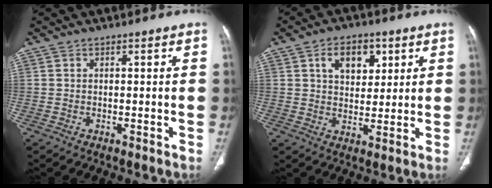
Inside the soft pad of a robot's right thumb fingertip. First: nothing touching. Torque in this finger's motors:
{"motor_torque": [1.29, 1.51, 0.48, -0.79, 0.02]}